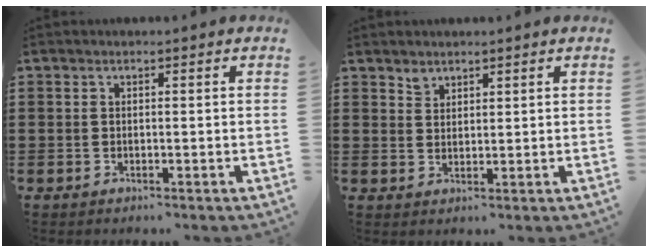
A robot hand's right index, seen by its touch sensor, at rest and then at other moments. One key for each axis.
{"total": 1.9, "fx": 1.7, "fy": 1.0, "fz": 0.1, "tx": -0.005, "ty": 0.002, "tz": 0.033}